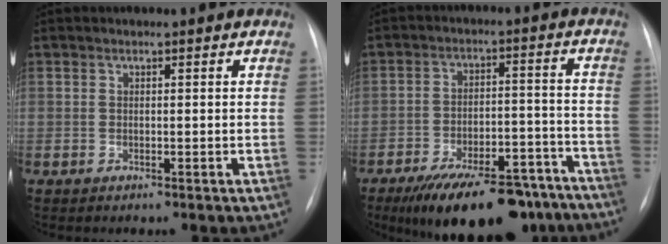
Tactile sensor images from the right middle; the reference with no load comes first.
{"total": 19.8, "force": [-15.6, 7.1, 9.8], "torque": [-0.122, 0.022, -0.226]}